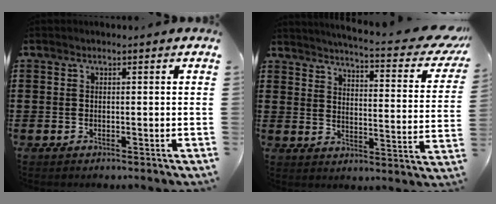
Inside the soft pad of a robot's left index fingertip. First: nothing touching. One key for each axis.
{"total": 4.6, "fx": 4.0, "fy": -0.5, "fz": 2.3, "tx": -0.048, "ty": -0.040, "tz": 0.057}